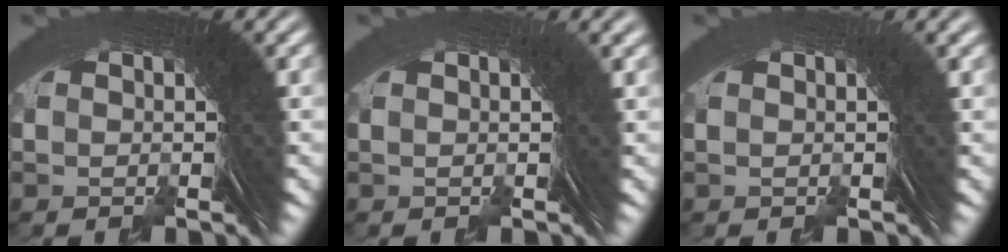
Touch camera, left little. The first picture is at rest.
{"total": 0.8, "force": [0.4, -0.2, 0.7], "torque": [0.000, 0.010, 0.002]}
{"total": 0.6, "force": [0.3, -0.3, 0.4], "torque": [0.001, 0.009, 0.001]}